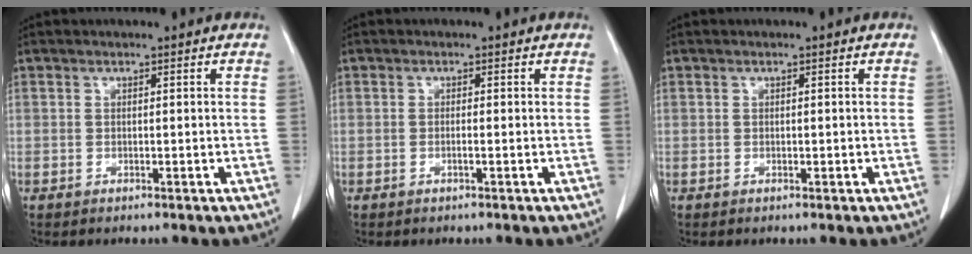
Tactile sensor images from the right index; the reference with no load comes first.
{"total": 0.5, "force": [-0.2, -0.1, 0.5], "torque": [-0.008, 0.001, -0.001]}
{"total": 0.0}